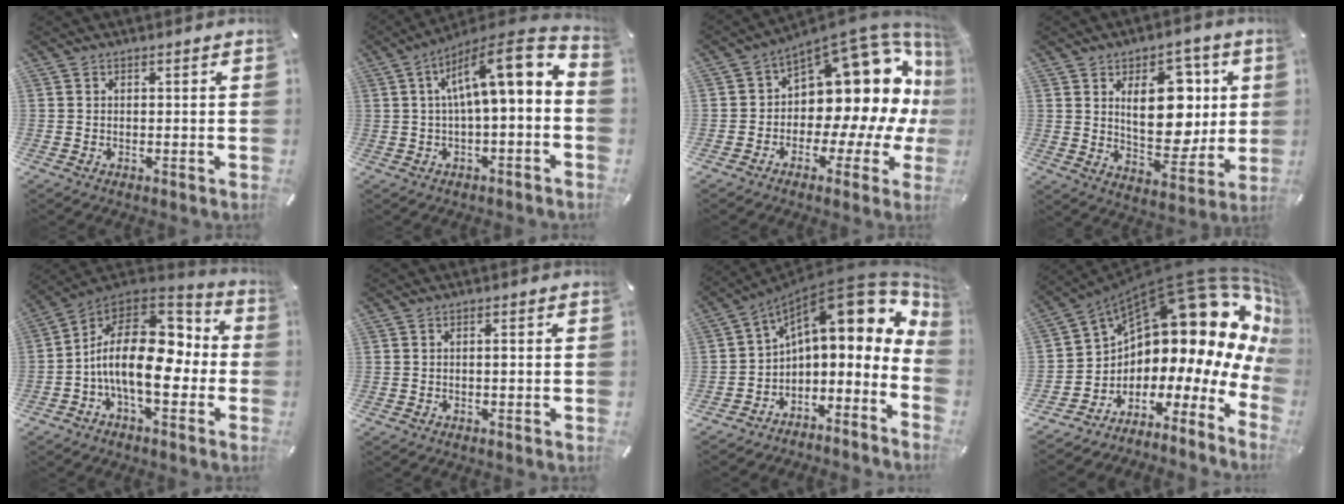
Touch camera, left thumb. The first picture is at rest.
{"total": 14.0, "force": [3.3, 4.2, 12.9], "torque": [-0.199, -0.023, 0.053]}
{"total": 17.1, "force": [6.8, 10.3, 11.8], "torque": [-0.140, -0.086, 0.122]}
{"total": 16.2, "force": [4.5, 10.4, 11.5], "torque": [-0.167, -0.017, 0.078]}
{"total": 20.3, "force": [-1.6, 10.9, 17.1], "torque": [-0.303, 0.003, -0.025]}
{"total": 0.9, "force": [0.0, 0.2, 0.9], "torque": [-0.018, 0.000, -0.001]}
{"total": 17.4, "force": [9.0, 8.5, 12.2], "torque": [-0.177, -0.073, 0.153]}
{"total": 18.8, "force": [12.9, 9.1, 10.2], "torque": [-0.116, -0.153, 0.238]}